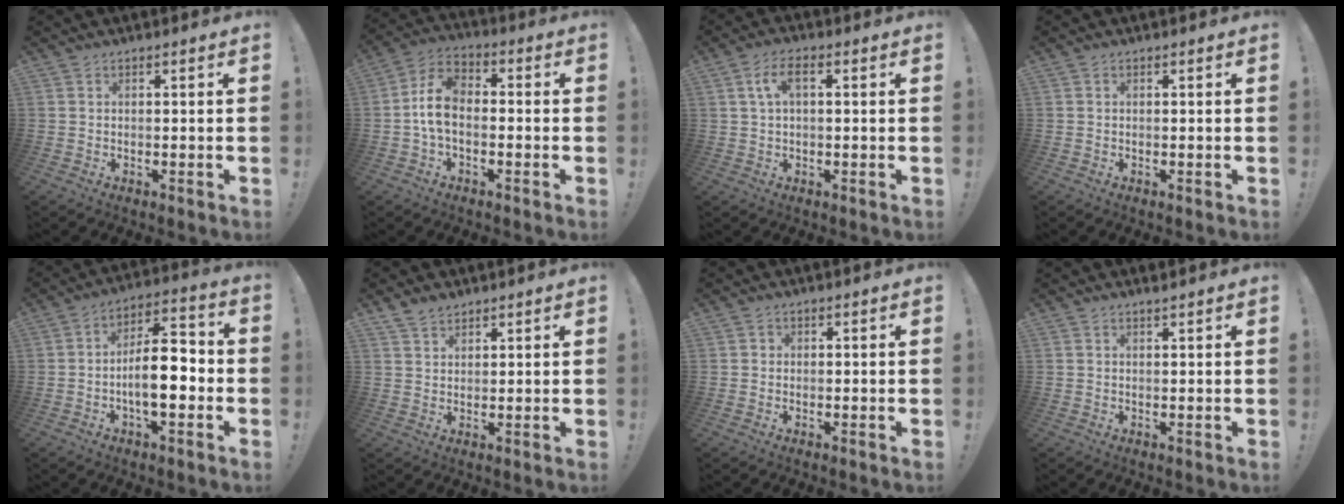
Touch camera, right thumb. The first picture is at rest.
{"total": 10.0, "force": [-1.0, 6.1, 7.8], "torque": [-0.156, 0.012, -0.016]}
{"total": 5.8, "force": [1.4, 2.8, 4.9], "torque": [-0.094, 0.009, 0.024]}
{"total": 0.0}
{"total": 13.8, "force": [-3.3, 5.4, 12.3], "torque": [-0.195, 0.010, -0.061]}
{"total": 3.8, "force": [3.1, 1.8, 1.1], "torque": [-0.022, -0.017, 0.059]}
{"total": 0.9, "force": [0.0, 0.9, 0.1], "torque": [-0.005, 0.005, 0.000]}
{"total": 1.0, "force": [0.9, -0.3, 0.3], "torque": [0.000, -0.004, 0.015]}